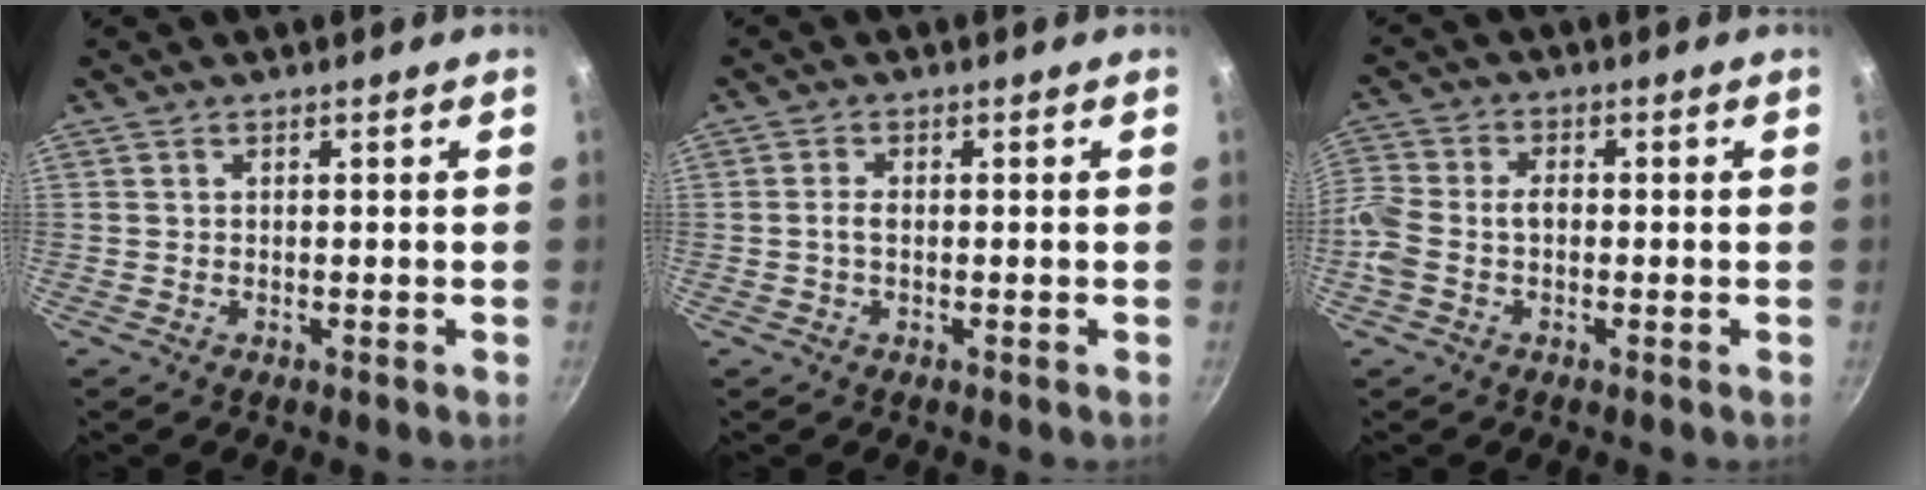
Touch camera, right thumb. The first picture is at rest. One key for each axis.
{"total": 1.7, "fx": -0.2, "fy": 0.9, "fz": 1.4, "tx": -0.027, "ty": 0.007, "tz": -0.005}
{"total": 8.3, "fx": -1.6, "fy": 5.9, "fz": 5.7, "tx": -0.121, "ty": 0.024, "tz": -0.048}